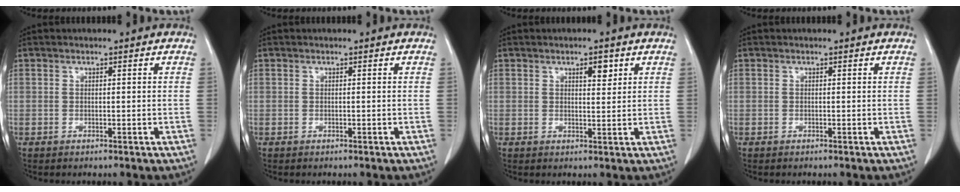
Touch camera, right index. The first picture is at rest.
{"total": 0.0}
{"total": 2.7, "force": [1.4, 0.9, 2.1], "torque": [-0.032, -0.003, 0.022]}
{"total": 0.0}